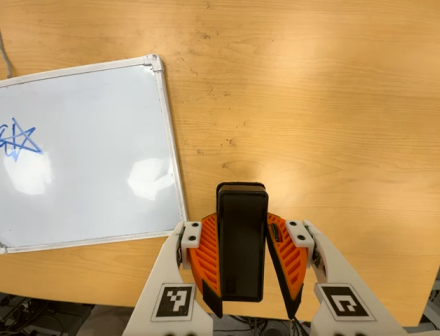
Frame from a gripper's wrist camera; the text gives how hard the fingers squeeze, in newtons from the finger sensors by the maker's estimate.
{"total": 5.8, "left": 4.4, "right": 7.3}